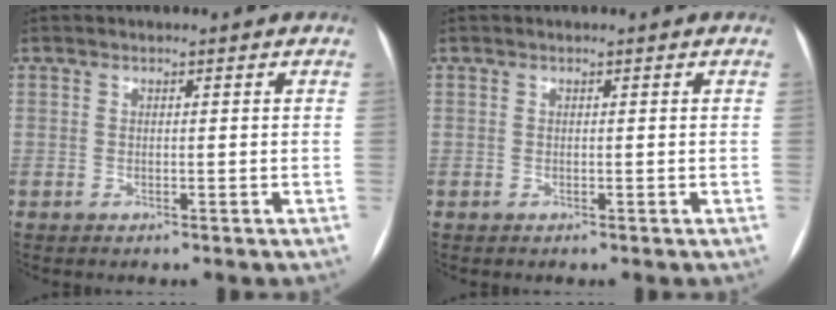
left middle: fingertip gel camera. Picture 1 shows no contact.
{"total": 0.0}